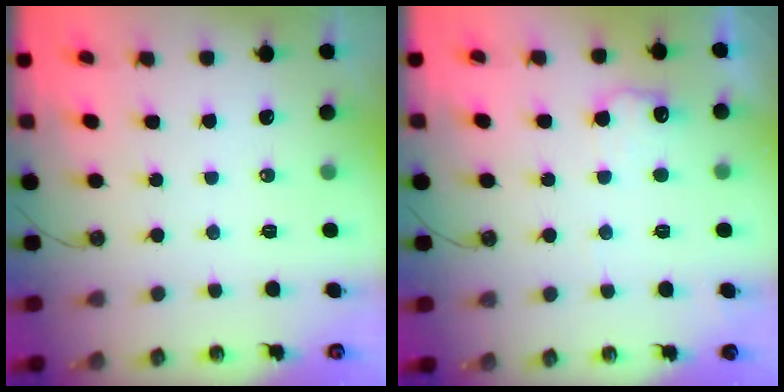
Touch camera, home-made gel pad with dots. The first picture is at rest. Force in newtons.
{"total": 9.2, "press": 9.2, "slide": 0.5}